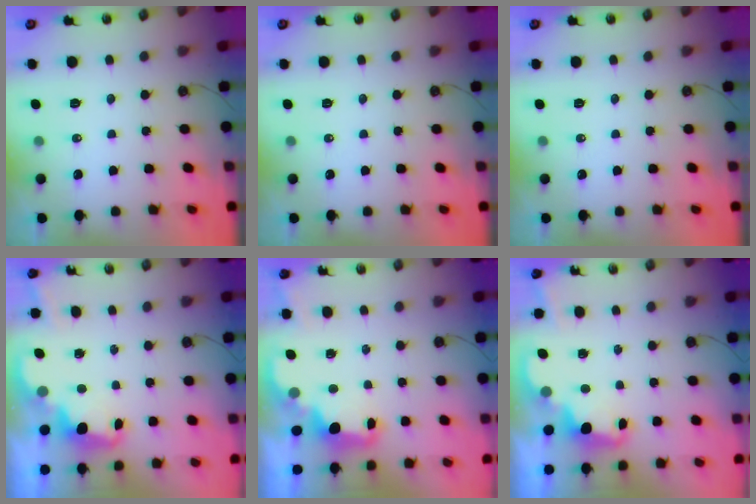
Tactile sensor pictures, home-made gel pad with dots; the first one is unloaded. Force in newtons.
{"total": 0.0}
{"total": 0.0}
{"total": 2.4, "press": 2.3, "slide": 0.6}
{"total": 2.9, "press": 2.8, "slide": 0.9}
{"total": 2.3, "press": 2.3, "slide": 0.5}